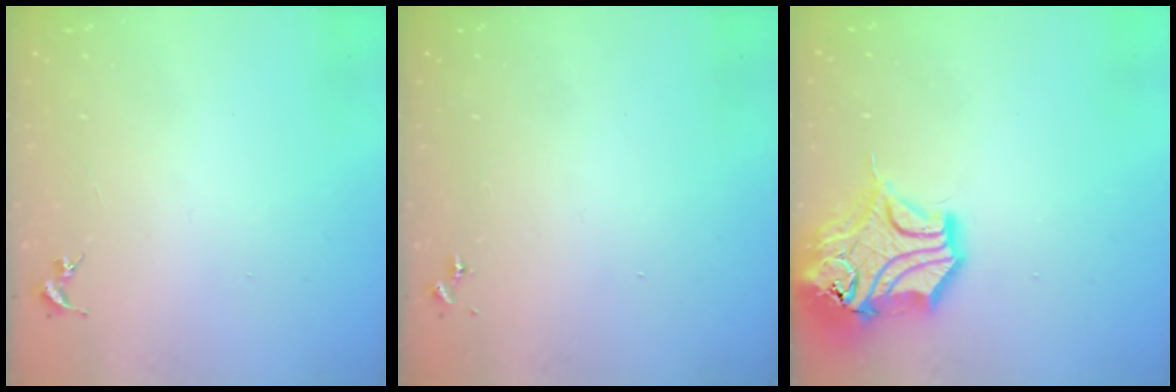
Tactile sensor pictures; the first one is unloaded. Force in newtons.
{"total": 0.0}
{"total": 16.7, "press": 16.5, "slide": 2.5}